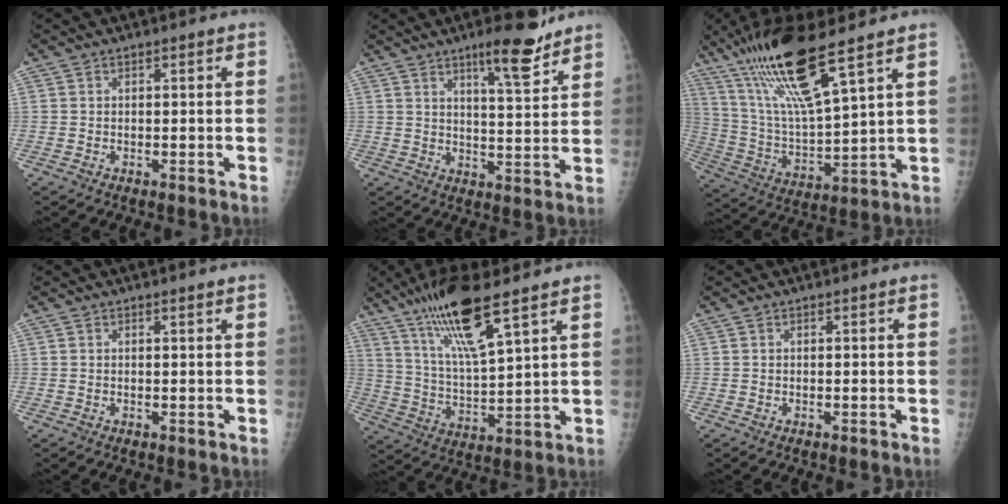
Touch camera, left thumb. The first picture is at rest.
{"total": 9.5, "force": [6.7, 1.8, 6.4], "torque": [-0.084, -0.048, 0.103]}
{"total": 18.4, "force": [12.0, 2.3, 13.8], "torque": [-0.263, -0.053, 0.235]}
{"total": 0.6, "force": [0.5, -0.1, 0.4], "torque": [-0.015, -0.004, 0.011]}
{"total": 14.7, "force": [9.4, 2.2, 11.0], "torque": [-0.207, -0.046, 0.188]}
{"total": 0.0}